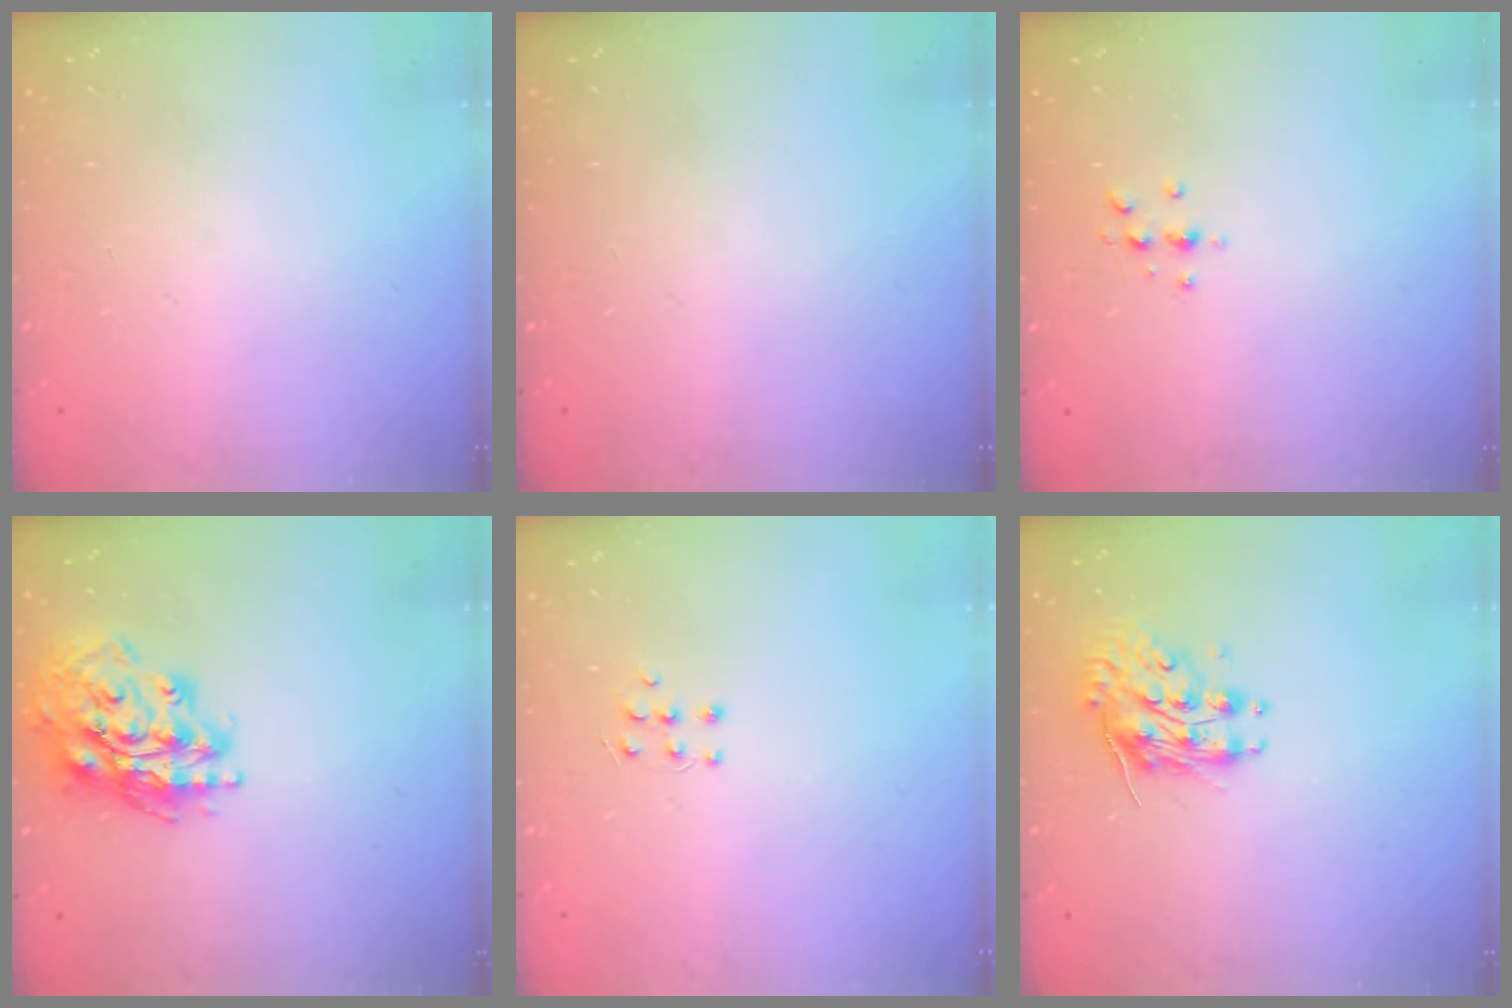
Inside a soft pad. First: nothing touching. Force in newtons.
{"total": 0.0}
{"total": 3.5, "press": 3.4, "slide": 0.3}
{"total": 17.4, "press": 17.1, "slide": 2.7}
{"total": 4.8, "press": 4.7, "slide": 0.8}
{"total": 9.2, "press": 9.2, "slide": 0.2}